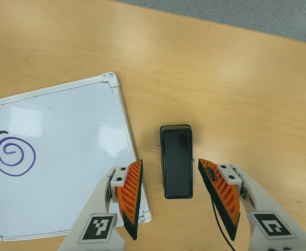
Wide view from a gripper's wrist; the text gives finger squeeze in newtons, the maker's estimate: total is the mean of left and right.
{"total": 0.0}